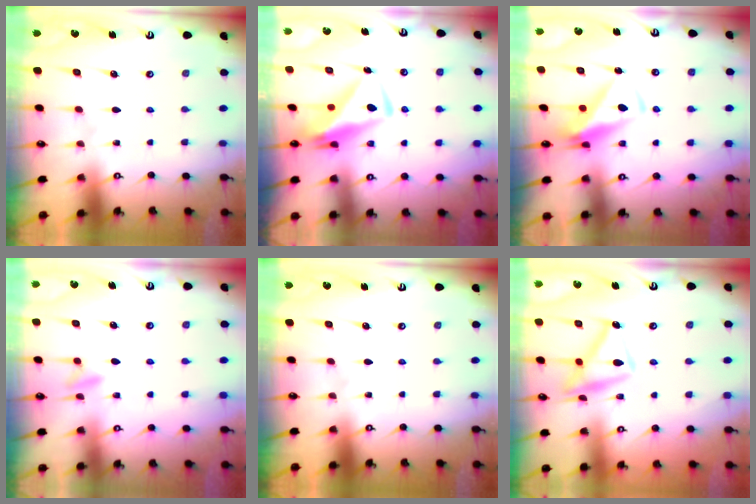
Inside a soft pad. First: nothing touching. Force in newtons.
{"total": 10.3, "press": 10.2, "slide": 1.0}
{"total": 7.4, "press": 7.2, "slide": 1.5}
{"total": 5.5, "press": 5.5, "slide": 1.0}
{"total": 0.0}
{"total": 14.8, "press": 14.7, "slide": 1.1}